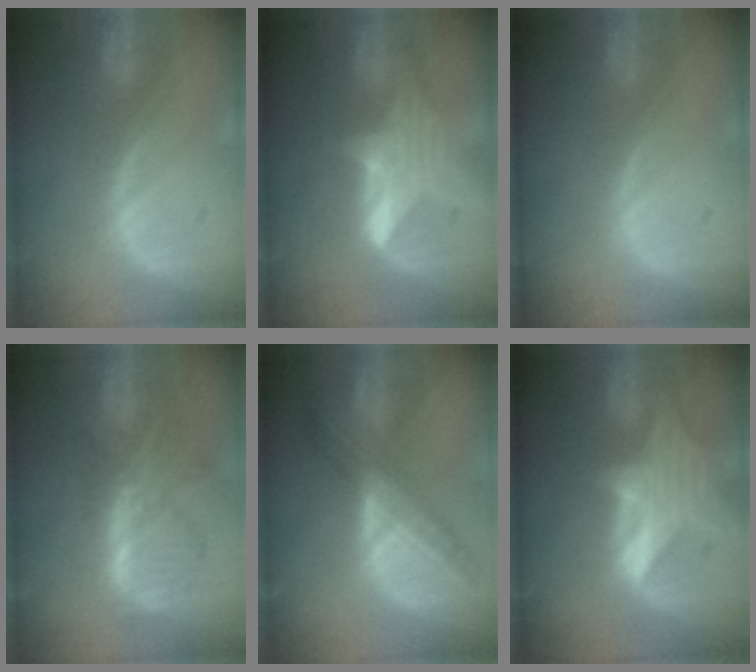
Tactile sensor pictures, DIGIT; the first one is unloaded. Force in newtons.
{"total": 6.0, "press": 5.8, "slide": 1.7}
{"total": 0.0}
{"total": 8.3, "press": 7.2, "slide": 4.0}
{"total": 8.0, "press": 7.1, "slide": 3.7}
{"total": 7.1, "press": 6.8, "slide": 1.9}